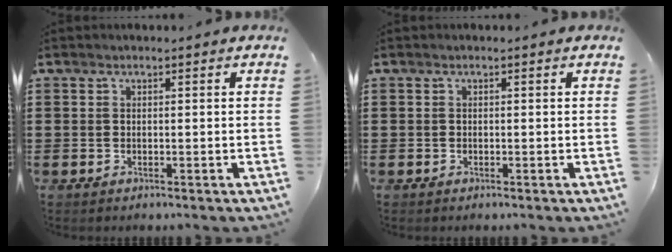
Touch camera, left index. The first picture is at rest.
{"total": 0.0}